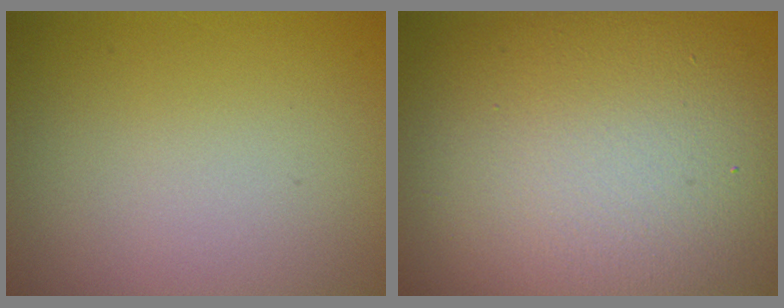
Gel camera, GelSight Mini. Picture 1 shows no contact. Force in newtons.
{"total": 15.3, "press": 15.3, "slide": 0.8}